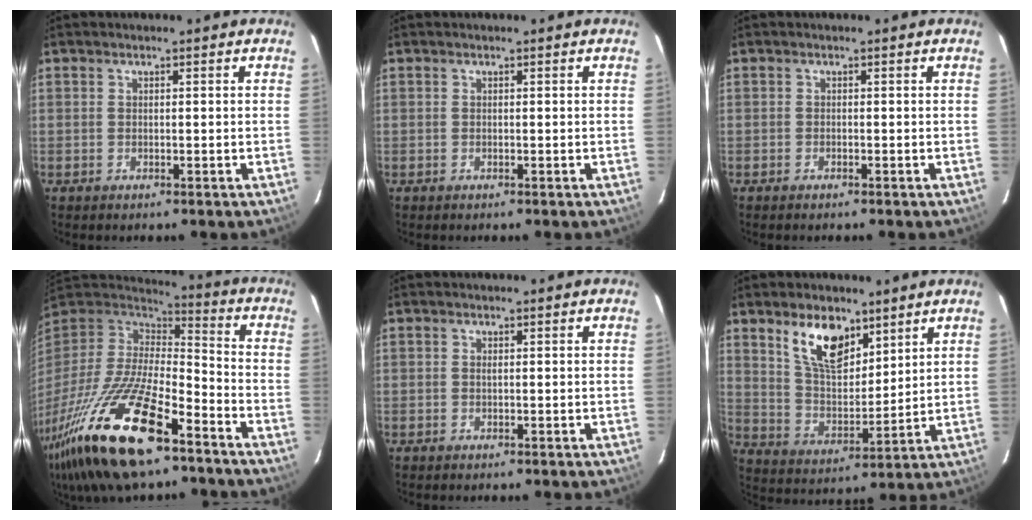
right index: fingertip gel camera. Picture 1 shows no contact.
{"total": 0.0}
{"total": 0.5, "force": [-0.5, 0.1, 0.1], "torque": [-0.004, -0.001, -0.011]}
{"total": 29.4, "force": [-18.4, 9.8, 20.7], "torque": [-0.416, -0.056, -0.322]}
{"total": 0.0}
{"total": 11.4, "force": [7.1, 5.5, 7.0], "torque": [-0.124, 0.006, 0.140]}